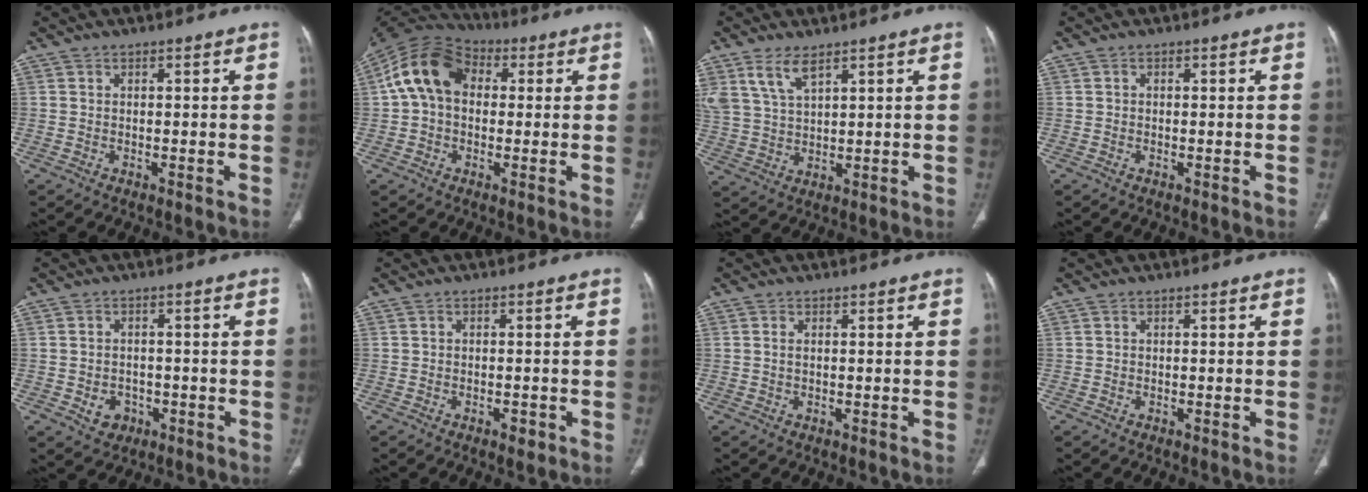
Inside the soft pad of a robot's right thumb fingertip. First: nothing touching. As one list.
[{"total": 13.1, "force": [1.8, 9.4, 8.9], "torque": [-0.154, 0.035, 0.018]}, {"total": 6.8, "force": [4.4, 2.8, 4.3], "torque": [-0.088, -0.013, 0.097]}, {"total": 0.0}, {"total": 4.2, "force": [-1.5, 3.5, 1.8], "torque": [-0.015, 0.010, -0.013]}, {"total": 1.7, "force": [-0.9, 0.9, 1.1], "torque": [-0.012, 0.002, -0.013]}, {"total": 0.8, "force": [0.2, 0.4, 0.7], "torque": [-0.018, 0.004, 0.006]}, {"total": 0.0}]